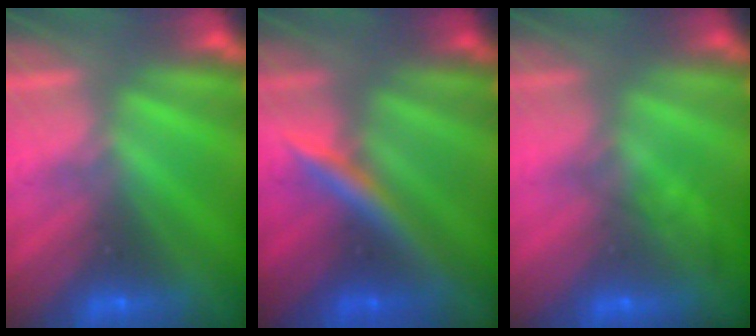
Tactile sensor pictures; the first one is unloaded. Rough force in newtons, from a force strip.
{"total": 2.5}
{"total": 1.1}